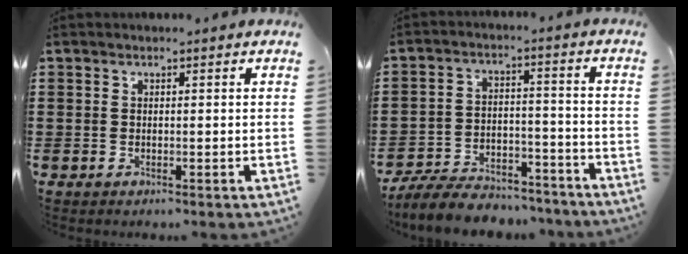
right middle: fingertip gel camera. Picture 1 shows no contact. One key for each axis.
{"total": 8.3, "fx": -7.8, "fy": 1.8, "fz": 2.3, "tx": -0.041, "ty": 0.023, "tz": -0.151}